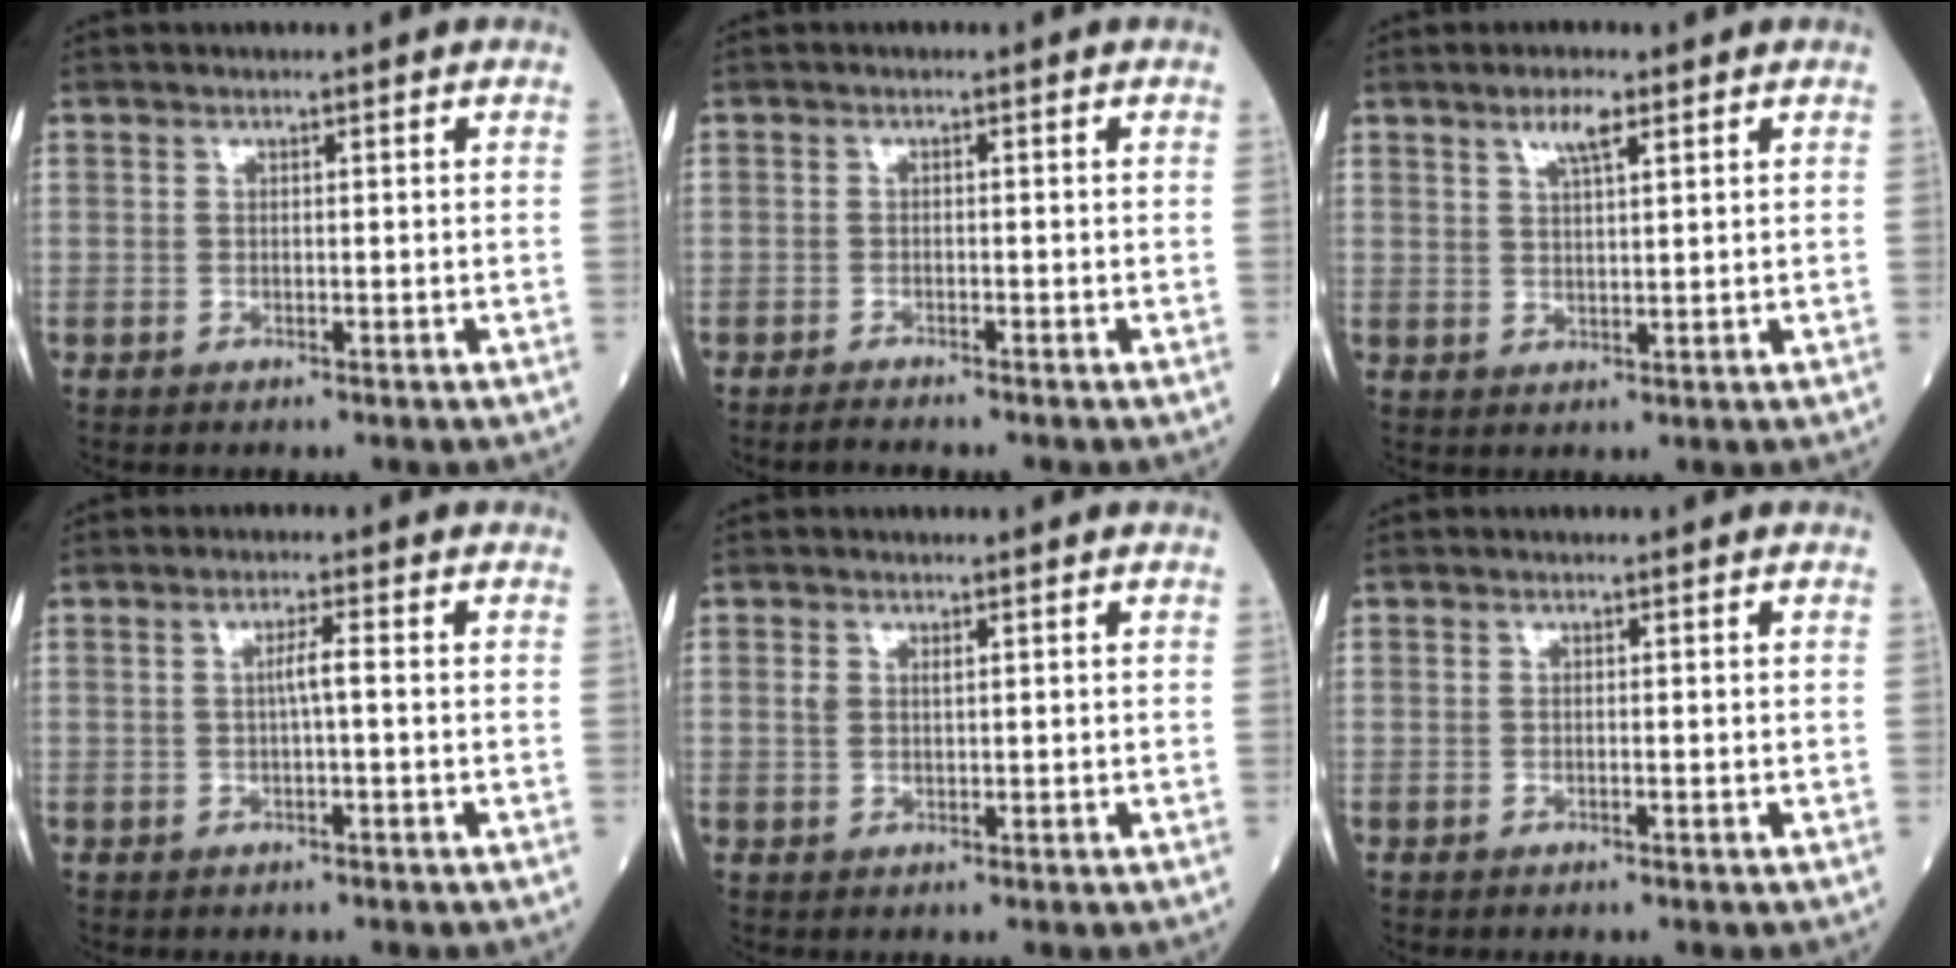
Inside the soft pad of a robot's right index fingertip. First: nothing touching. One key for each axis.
{"total": 1.7, "fx": -1.7, "fy": -0.2, "fz": 0.5, "tx": -0.013, "ty": -0.003, "tz": -0.028}
{"total": 3.4, "fx": 2.2, "fy": 0.5, "fz": 2.6, "tx": -0.051, "ty": 0.002, "tz": 0.041}
{"total": 2.0, "fx": 0.0, "fy": -0.2, "fz": 2.0, "tx": -0.034, "ty": 0.002, "tz": -0.001}
{"total": 1.6, "fx": 0.6, "fy": 0.8, "fz": 1.2, "tx": -0.031, "ty": 0.006, "tz": 0.016}
{"total": 0.0}